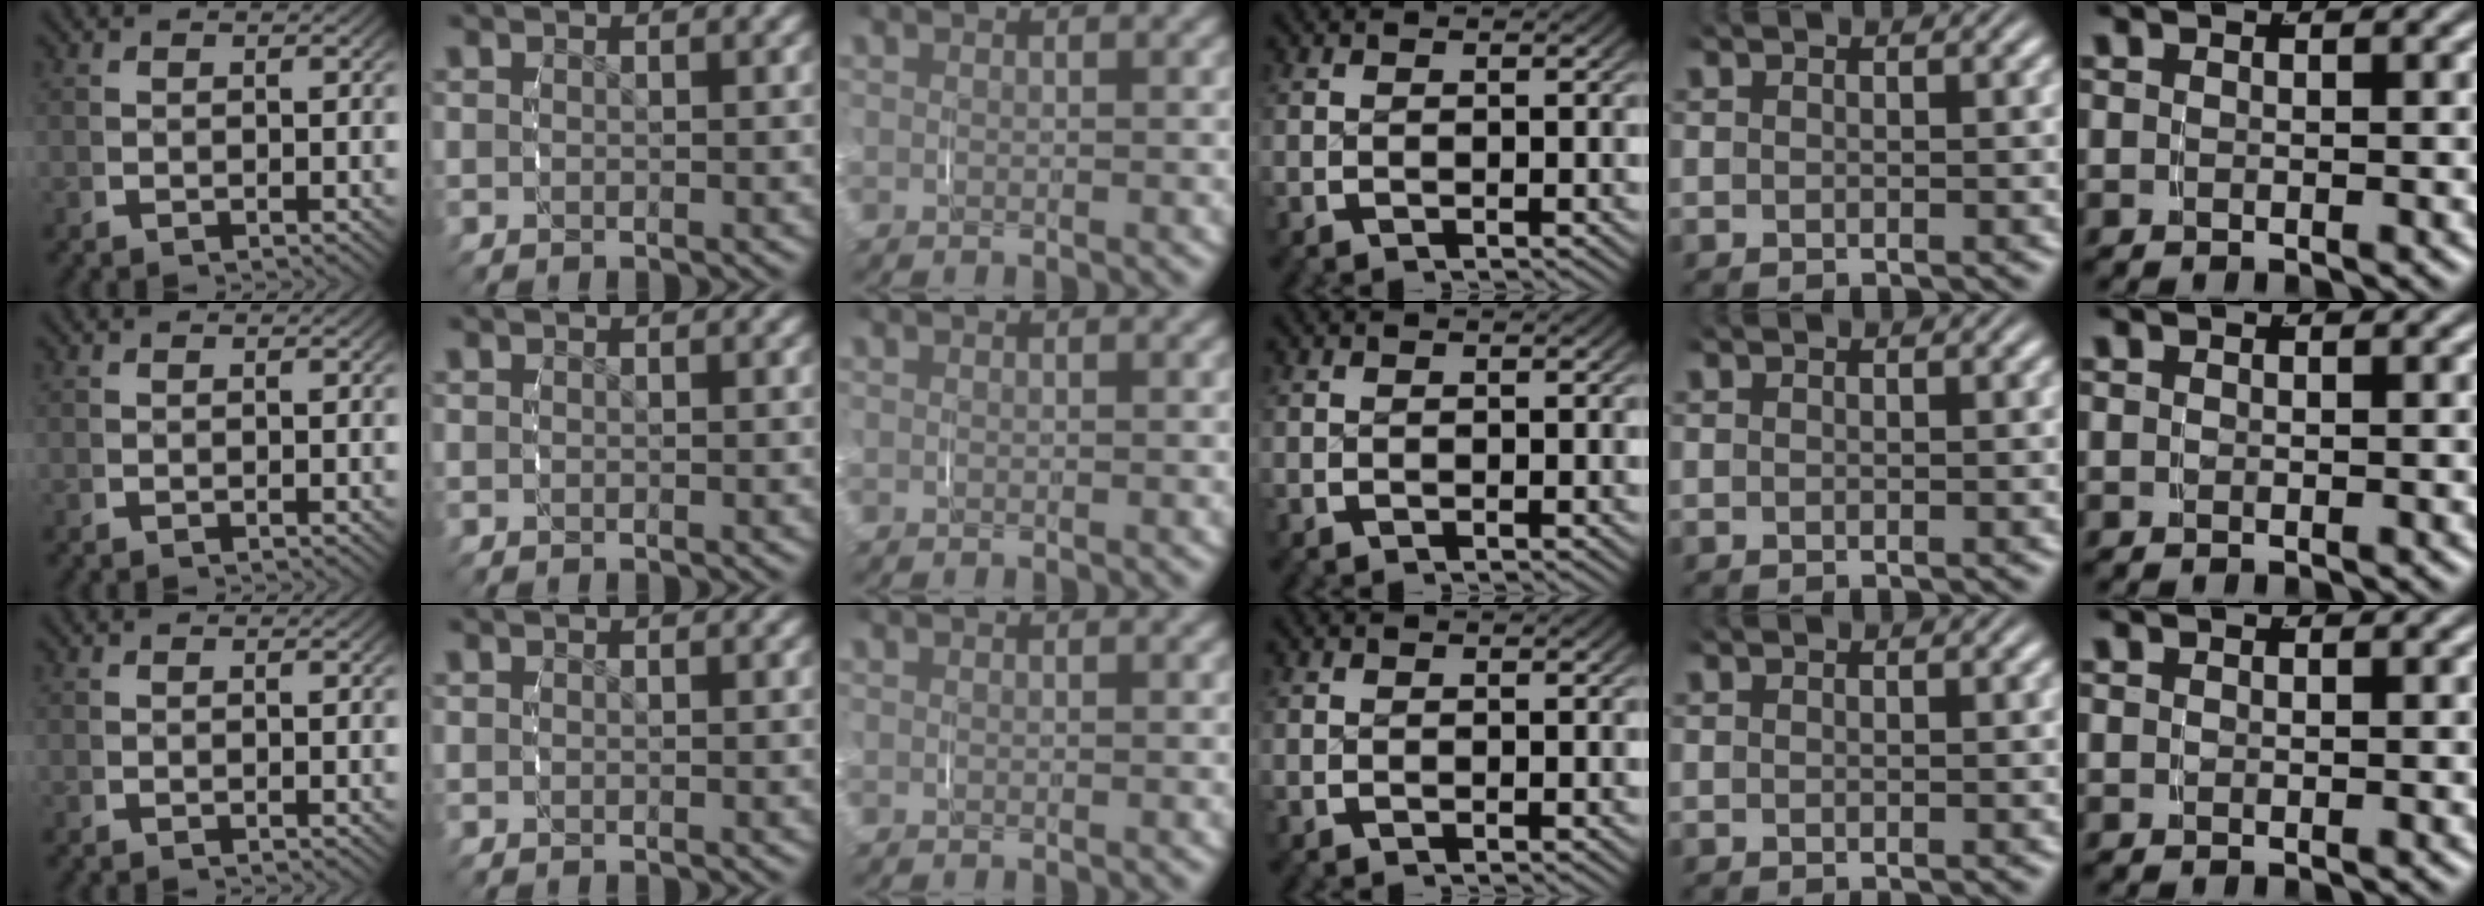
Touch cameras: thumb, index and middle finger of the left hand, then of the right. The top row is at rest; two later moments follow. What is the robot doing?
{"motion": "grasp_and_lifting", "object": "paper towel"}